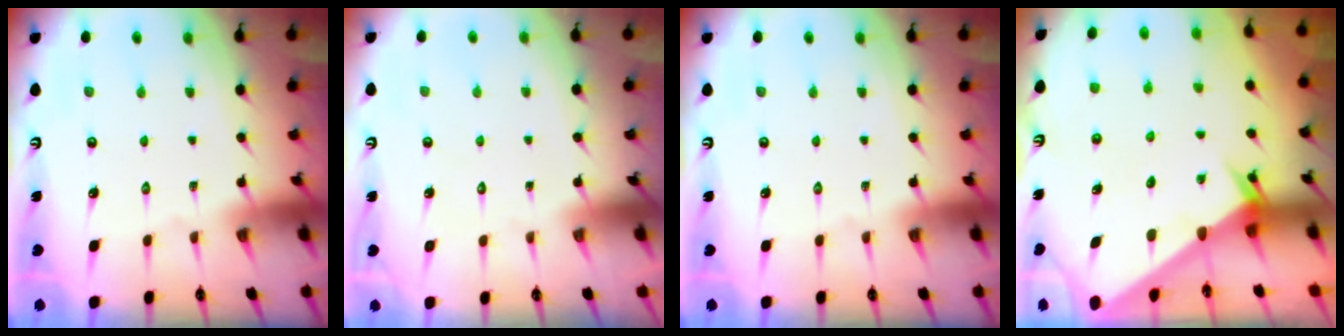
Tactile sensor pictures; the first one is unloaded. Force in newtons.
{"total": 1.7, "press": 1.7, "slide": 0.1}
{"total": 0.0}
{"total": 2.5, "press": 2.5, "slide": 0.1}